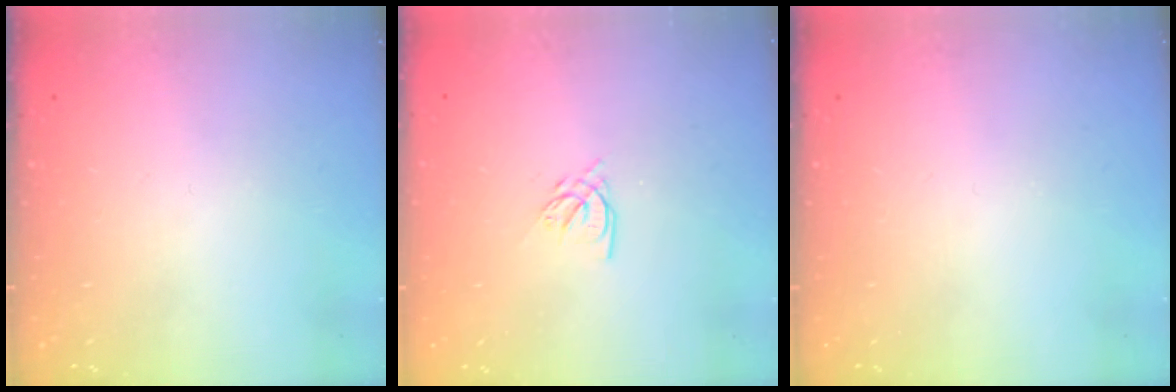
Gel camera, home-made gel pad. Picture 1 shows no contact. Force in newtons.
{"total": 3.4, "press": 3.4, "slide": 0.2}
{"total": 0.0}